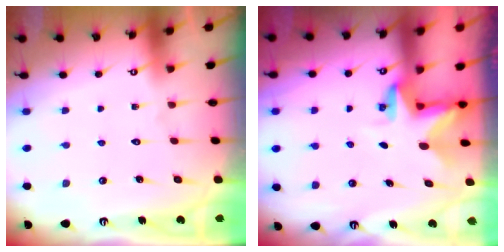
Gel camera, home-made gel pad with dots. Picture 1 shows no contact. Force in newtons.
{"total": 2.8, "press": 2.8, "slide": 0.3}